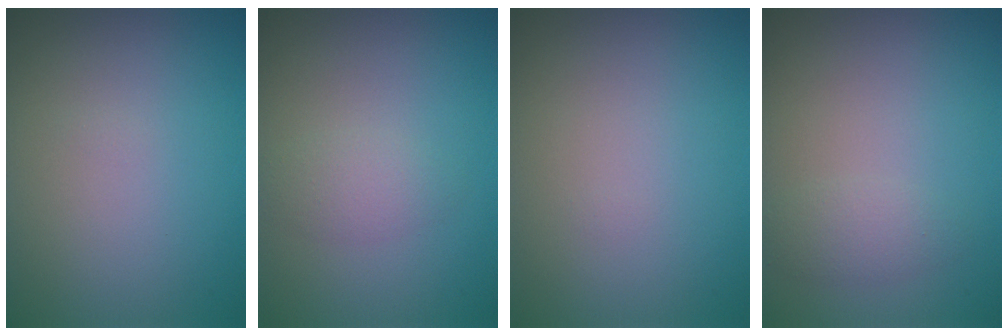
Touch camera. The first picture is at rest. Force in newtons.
{"total": 1.8, "press": 1.8, "slide": 0.0}
{"total": 0.0}
{"total": 1.6, "press": 1.6, "slide": 0.1}